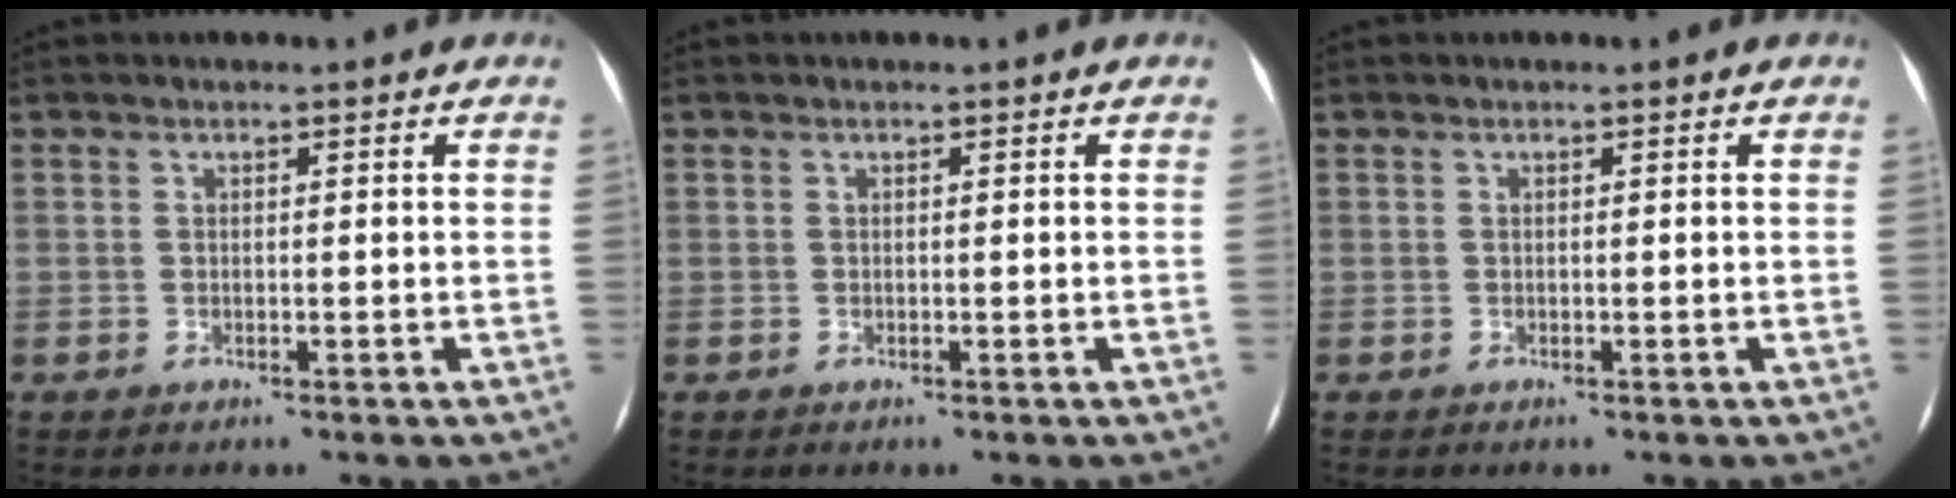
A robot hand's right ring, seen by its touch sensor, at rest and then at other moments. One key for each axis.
{"total": 0.0}
{"total": 0.0}